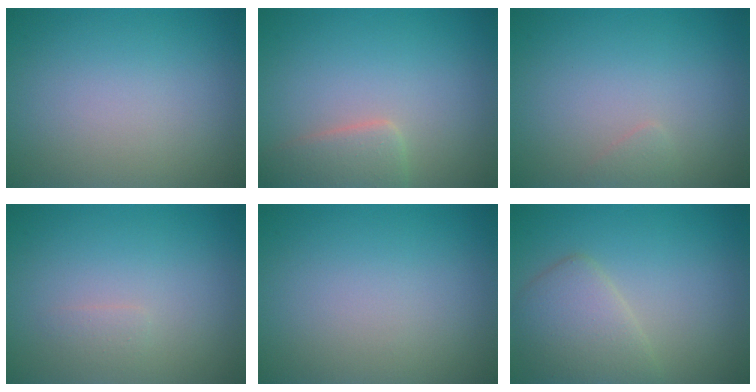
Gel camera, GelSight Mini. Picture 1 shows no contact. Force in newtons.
{"total": 2.9, "press": 2.9, "slide": 0.3}
{"total": 0.6, "press": 0.6, "slide": 0.0}
{"total": 0.7, "press": 0.7, "slide": 0.1}
{"total": 0.0}
{"total": 3.7, "press": 3.7, "slide": 0.2}